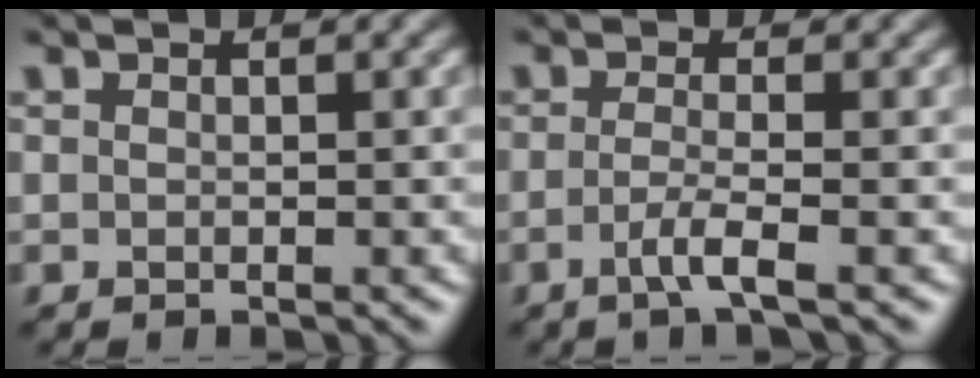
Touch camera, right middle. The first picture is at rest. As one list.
[{"total": 2.5, "force": [-1.0, 0.4, 2.2], "torque": [-0.040, -0.001, -0.030]}]